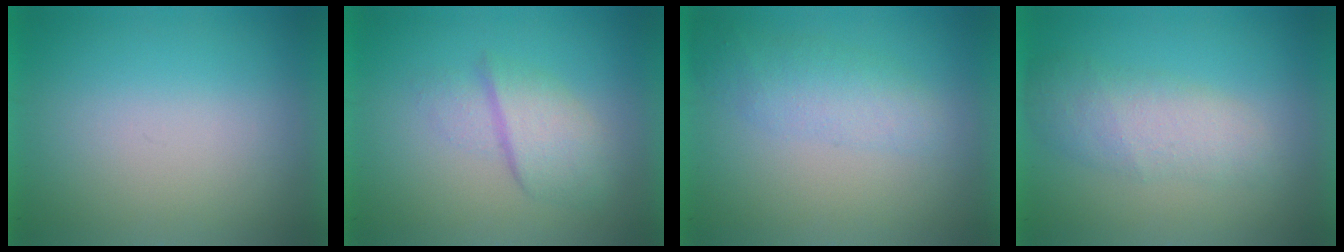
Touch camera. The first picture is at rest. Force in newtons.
{"total": 2.7}
{"total": 2.1}
{"total": 2.6}